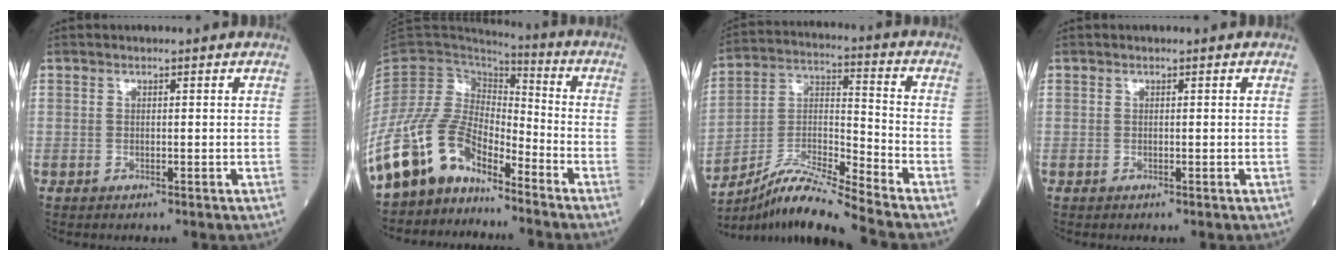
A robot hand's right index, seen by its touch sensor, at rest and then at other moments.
{"total": 12.2, "force": [-9.5, 5.2, 5.5], "torque": [-0.133, 0.035, -0.191]}
{"total": 12.0, "force": [-10.8, -1.6, 5.0], "torque": [-0.100, 0.006, -0.199]}
{"total": 0.0}